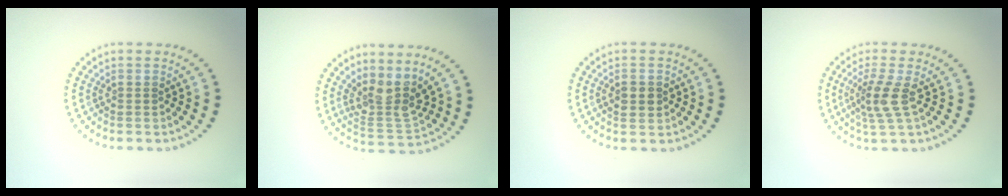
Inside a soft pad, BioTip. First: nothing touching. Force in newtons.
{"total": 3.5, "press": 2.8, "slide": 2.1}
{"total": 2.4, "press": 2.4, "slide": 0.1}
{"total": 2.9, "press": 2.2, "slide": 1.8}